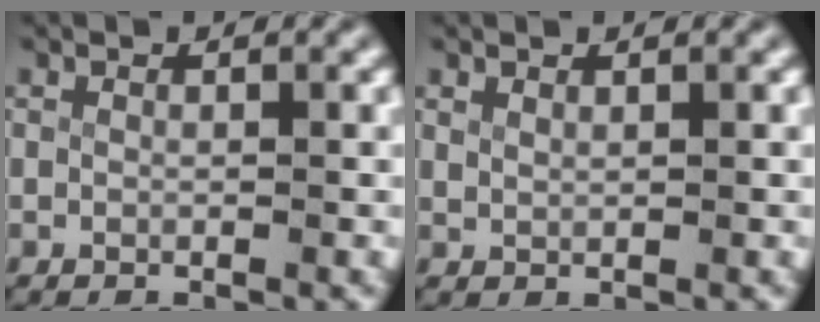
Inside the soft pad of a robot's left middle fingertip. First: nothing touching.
{"total": 0.7, "force": [0.7, -0.1, 0.1], "torque": [-0.004, -0.004, 0.022]}